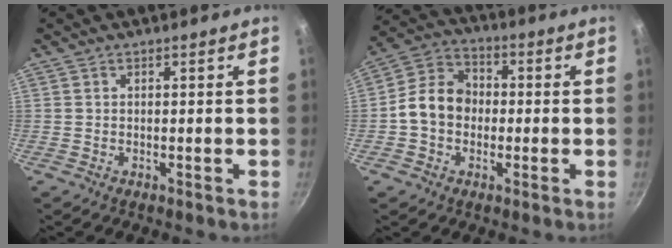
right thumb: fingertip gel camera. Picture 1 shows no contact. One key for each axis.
{"total": 9.9, "fx": -0.9, "fy": 8.0, "fz": 5.8, "tx": -0.074, "ty": 0.028, "tz": -0.037}